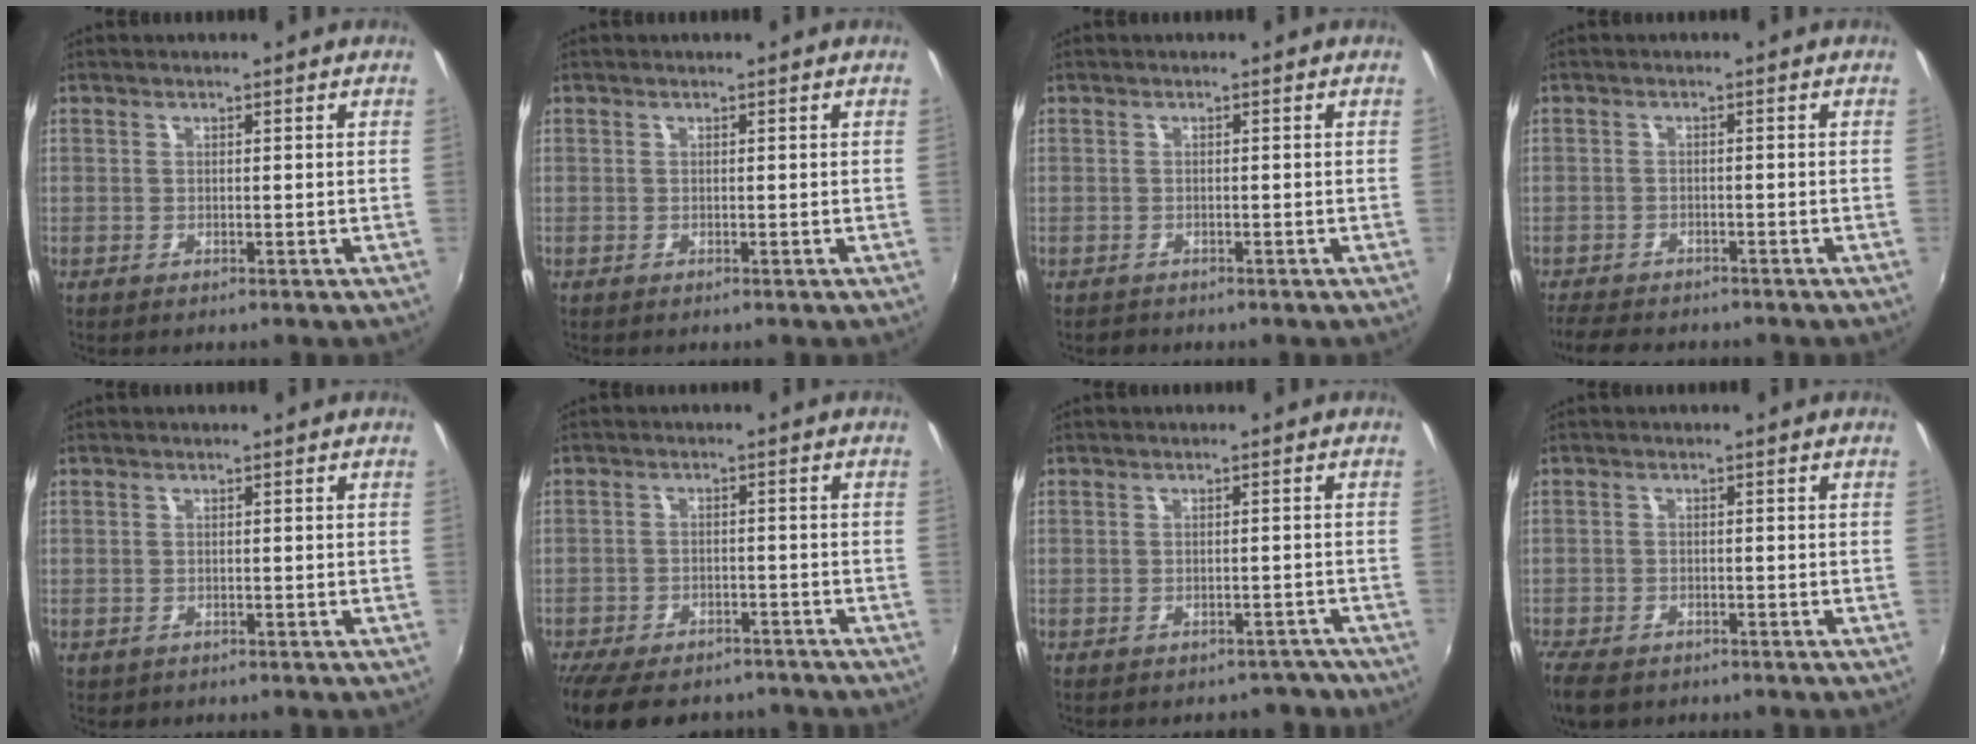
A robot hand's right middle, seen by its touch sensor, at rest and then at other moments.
{"total": 0.0}
{"total": 1.2, "force": [-0.9, 0.8, -0.1], "torque": [-0.002, 0.001, -0.016]}
{"total": 6.1, "force": [-5.5, 1.9, 1.9], "torque": [-0.059, -0.017, -0.093]}
{"total": 0.7, "force": [-0.3, 0.7, 0.1], "torque": [-0.003, -0.003, -0.004]}
{"total": 15.0, "force": [-12.0, 6.4, 6.3], "torque": [-0.147, -0.016, -0.176]}
{"total": 5.7, "force": [-4.9, 2.8, 0.9], "torque": [-0.001, 0.014, -0.047]}
{"total": 6.7, "force": [-5.0, 3.2, 3.0], "torque": [-0.086, -0.025, -0.095]}